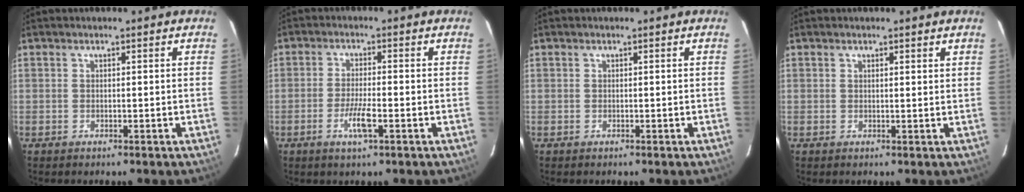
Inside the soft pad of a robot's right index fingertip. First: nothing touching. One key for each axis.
{"total": 4.3, "fx": -1.8, "fy": 0.4, "fz": 3.9, "tx": -0.076, "ty": -0.005, "tz": -0.034}
{"total": 0.0}
{"total": 1.3, "fx": 1.1, "fy": 0.2, "fz": 0.6, "tx": -0.011, "ty": 0.005, "tz": 0.014}